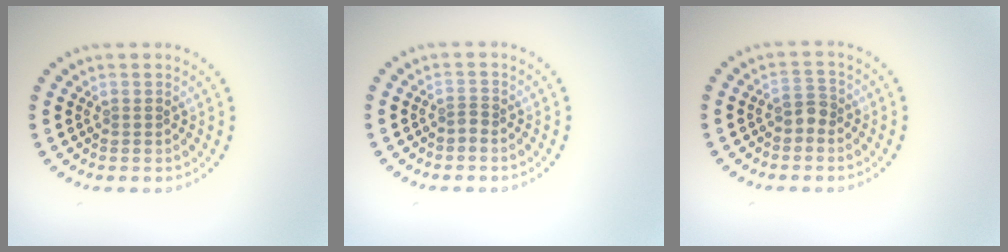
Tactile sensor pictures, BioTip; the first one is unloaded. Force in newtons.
{"total": 0.6, "press": 0.4, "slide": 0.5}
{"total": 1.5, "press": 1.3, "slide": 0.8}